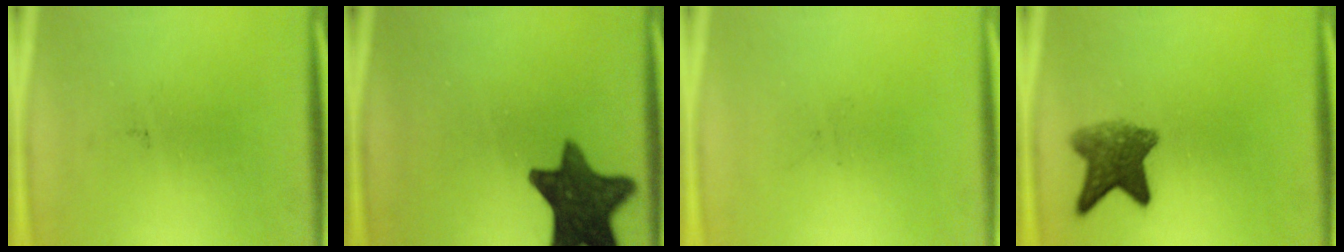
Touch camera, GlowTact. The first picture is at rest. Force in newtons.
{"total": 12.9}
{"total": 0.0}
{"total": 6.7}